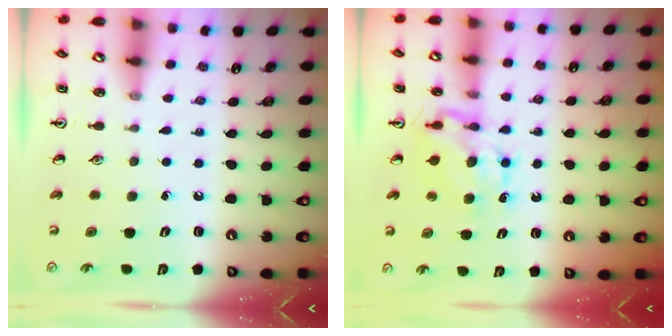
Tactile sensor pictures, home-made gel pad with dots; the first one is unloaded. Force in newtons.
{"total": 6.9, "press": 6.9, "slide": 0.6}